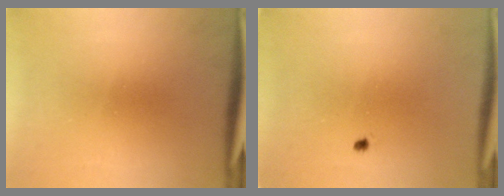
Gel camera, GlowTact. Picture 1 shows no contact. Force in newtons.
{"total": 0.6}